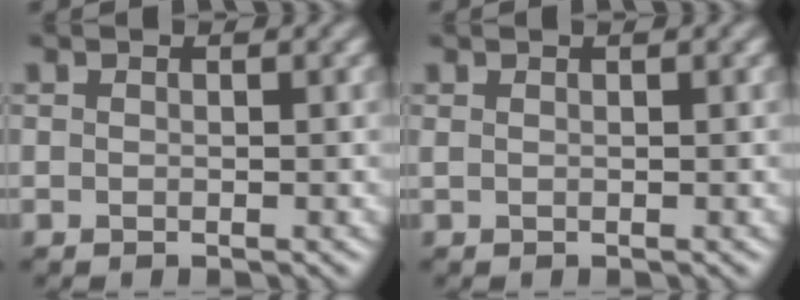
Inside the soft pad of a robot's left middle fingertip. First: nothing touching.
{"total": 1.0, "force": [0.6, 0.4, 0.6], "torque": [-0.004, 0.003, 0.004]}